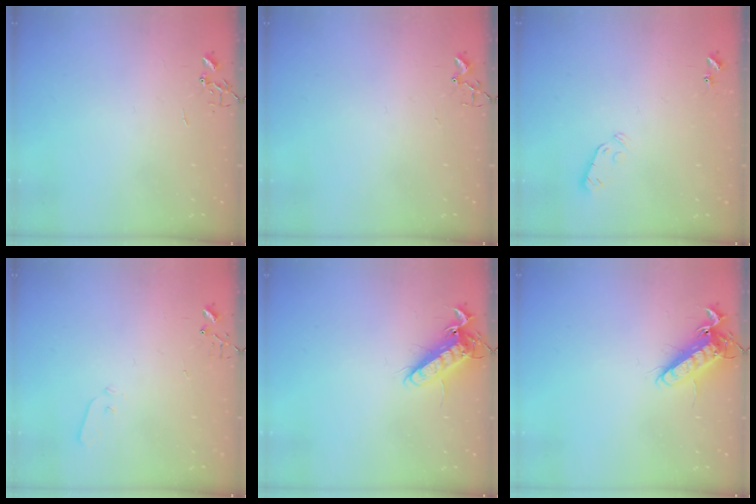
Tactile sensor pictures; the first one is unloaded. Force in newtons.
{"total": 1.8, "press": 1.8, "slide": 0.2}
{"total": 3.0, "press": 2.9, "slide": 0.9}
{"total": 3.6, "press": 3.5, "slide": 0.6}
{"total": 13.3, "press": 13.2, "slide": 1.8}
{"total": 13.3, "press": 13.2, "slide": 1.8}